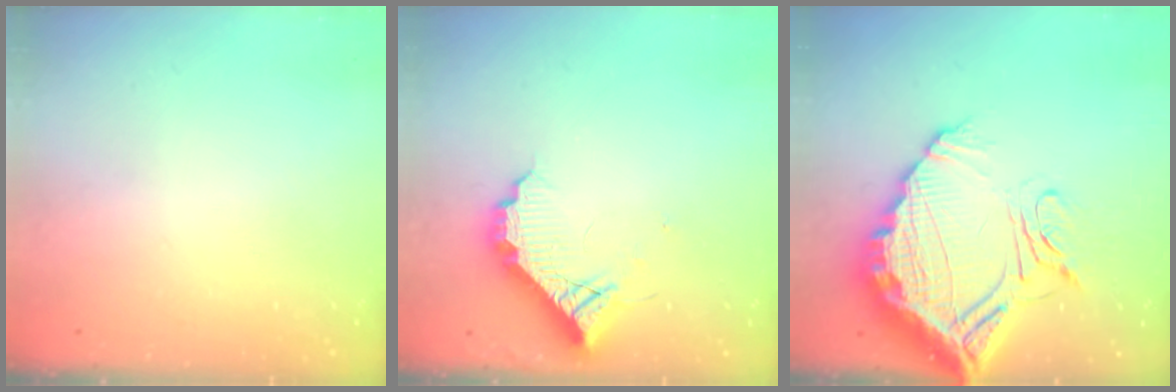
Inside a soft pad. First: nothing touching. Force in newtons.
{"total": 9.9, "press": 9.9, "slide": 0.9}
{"total": 20.5, "press": 20.4, "slide": 1.9}